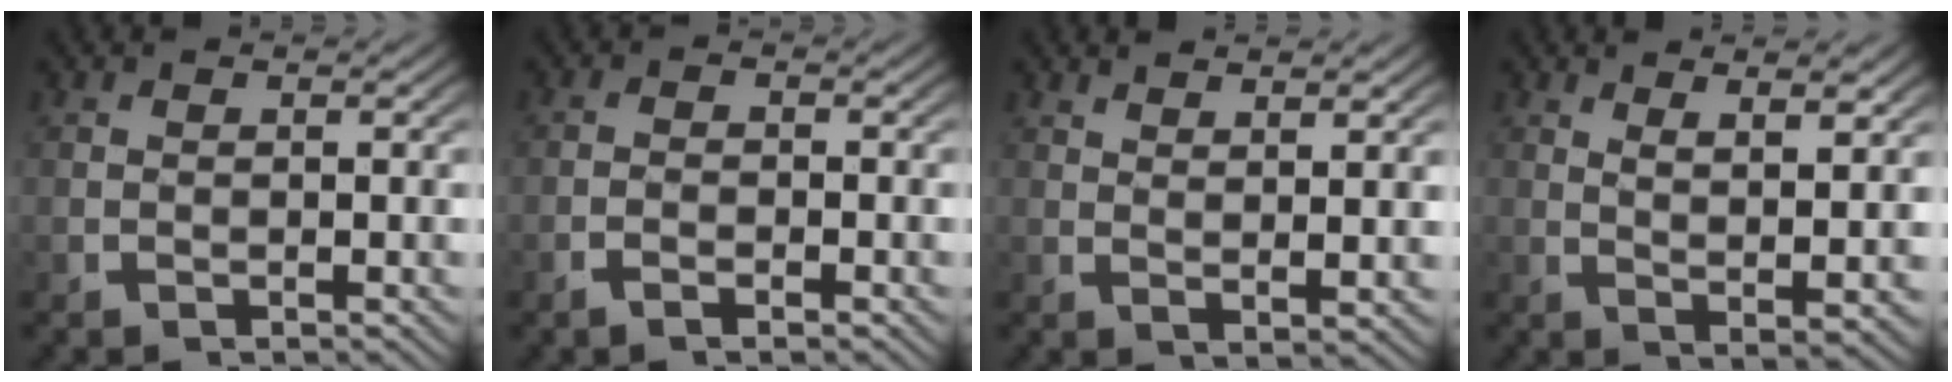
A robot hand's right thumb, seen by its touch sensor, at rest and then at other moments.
{"total": 1.3, "force": [-0.9, 0.4, 0.9], "torque": [-0.019, 0.000, -0.023]}
{"total": 2.5, "force": [2.1, 0.0, 1.3], "torque": [-0.024, -0.002, 0.043]}
{"total": 3.8, "force": [2.0, 0.6, 3.2], "torque": [-0.058, -0.008, 0.042]}